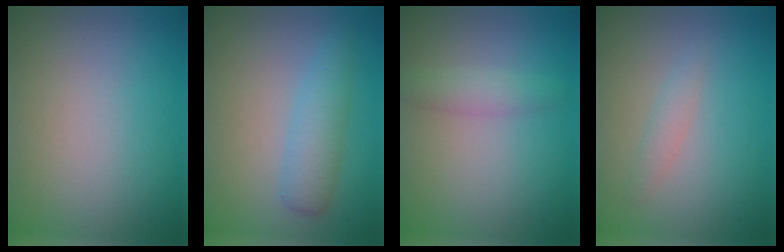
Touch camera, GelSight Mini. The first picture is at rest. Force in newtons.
{"total": 2.9, "press": 2.9, "slide": 0.1}
{"total": 1.9, "press": 1.9, "slide": 0.1}
{"total": 1.2, "press": 1.2, "slide": 0.1}